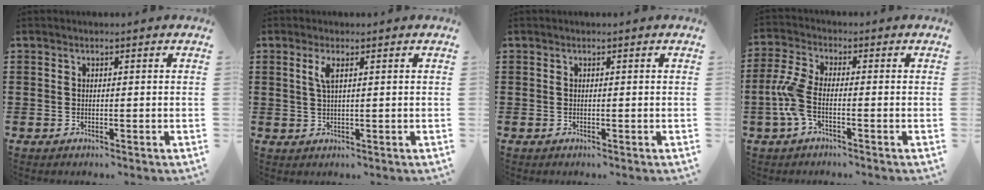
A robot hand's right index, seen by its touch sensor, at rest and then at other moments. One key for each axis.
{"total": 2.3, "fx": 0.9, "fy": 0.5, "fz": 2.1, "tx": -0.045, "ty": 0.003, "tz": 0.014}
{"total": 0.0}
{"total": 6.0, "fx": -1.7, "fy": 2.5, "fz": 5.2, "tx": -0.141, "ty": -0.014, "tz": -0.041}